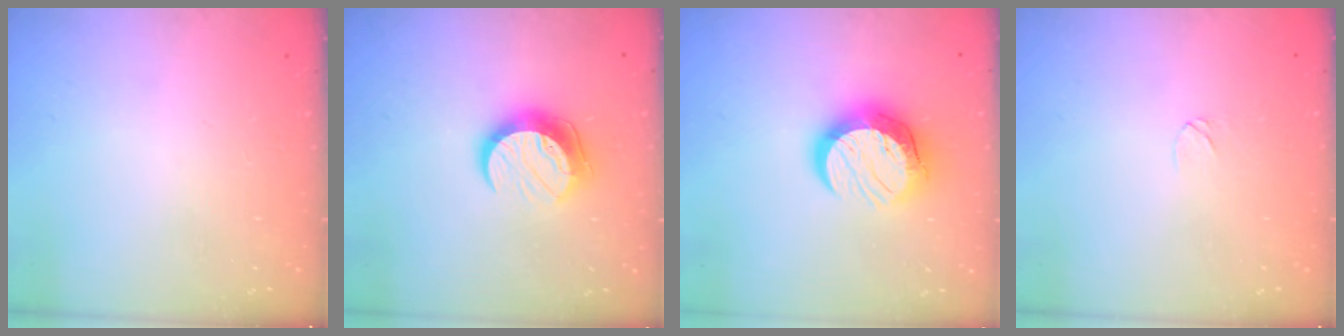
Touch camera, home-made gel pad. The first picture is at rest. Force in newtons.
{"total": 10.7, "press": 10.7, "slide": 0.8}
{"total": 13.2, "press": 13.2, "slide": 1.0}
{"total": 3.6, "press": 3.6, "slide": 0.3}